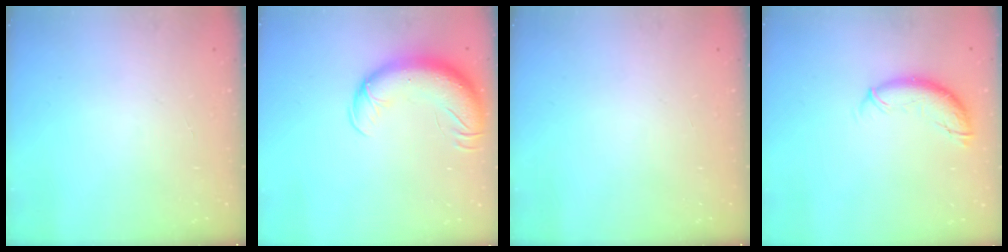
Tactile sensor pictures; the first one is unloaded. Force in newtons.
{"total": 18.5, "press": 17.9, "slide": 4.4}
{"total": 0.0}
{"total": 9.6, "press": 9.6, "slide": 0.5}